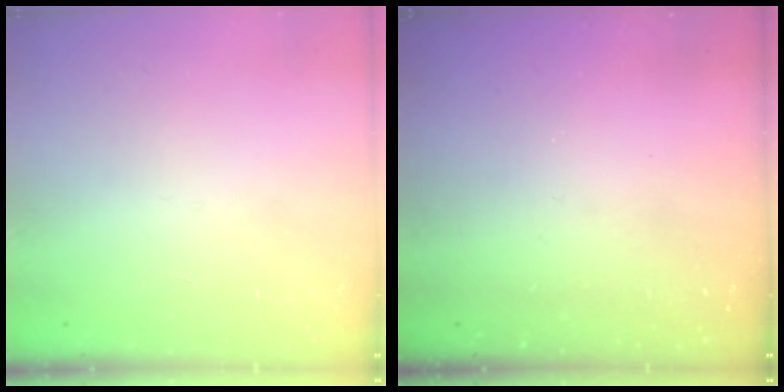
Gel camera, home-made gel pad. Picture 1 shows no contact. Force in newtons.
{"total": 0.0}